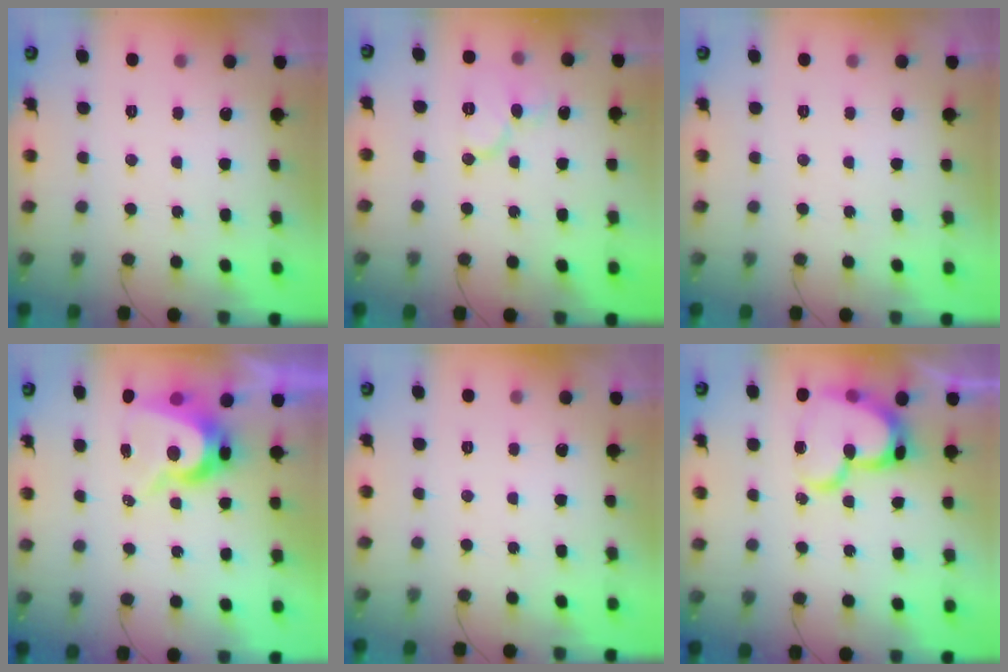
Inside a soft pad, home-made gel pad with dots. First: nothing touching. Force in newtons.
{"total": 9.3, "press": 9.3, "slide": 1.0}
{"total": 0.0}
{"total": 9.9, "press": 9.9, "slide": 0.6}
{"total": 0.0}
{"total": 16.8, "press": 16.7, "slide": 1.9}